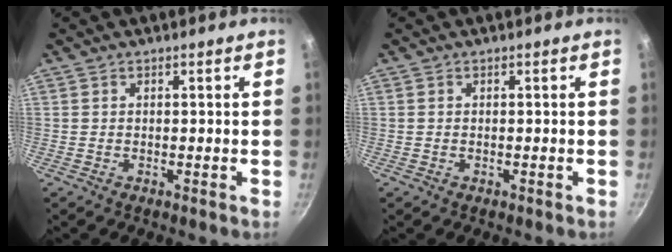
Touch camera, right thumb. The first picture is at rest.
{"total": 0.0}